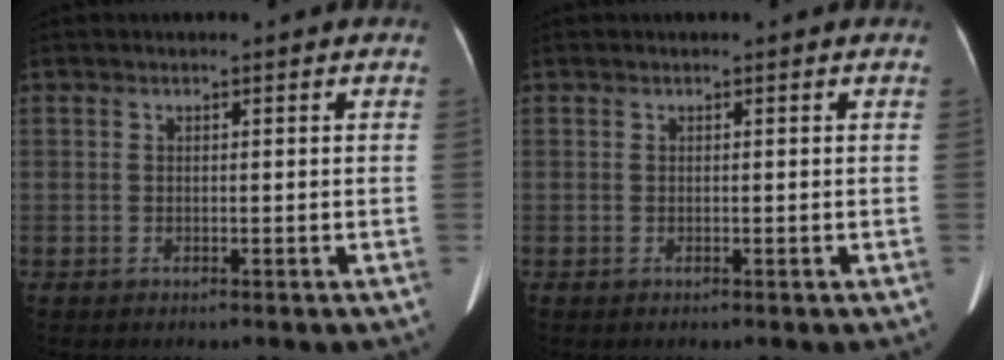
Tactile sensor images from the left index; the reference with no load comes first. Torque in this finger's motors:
{"motor_torque": [0.00, 0.06, 0.03, -0.01]}